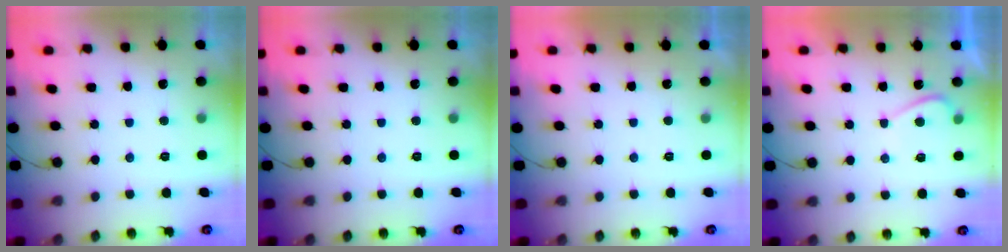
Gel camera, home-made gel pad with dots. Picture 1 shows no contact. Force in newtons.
{"total": 0.0}
{"total": 2.1, "press": 2.1, "slide": 0.4}
{"total": 1.8, "press": 1.7, "slide": 0.6}